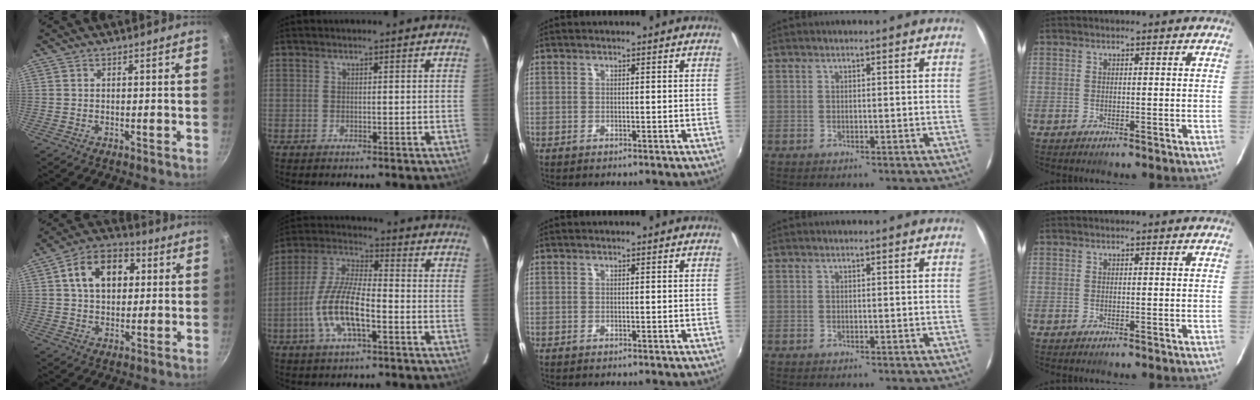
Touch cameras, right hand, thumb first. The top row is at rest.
{"thumb": {"total": 12.8, "force": [3.3, 8.9, 8.7], "torque": [-0.110, 0.012, 0.041]}, "index": {"total": 12.6, "force": [-4.3, 4.0, 11.2], "torque": [-0.239, -0.001, -0.083]}}